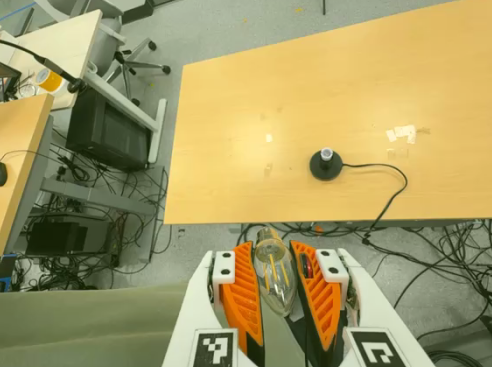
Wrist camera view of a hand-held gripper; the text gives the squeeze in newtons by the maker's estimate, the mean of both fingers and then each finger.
{"total": 20.6, "left": 22.8, "right": 18.4}